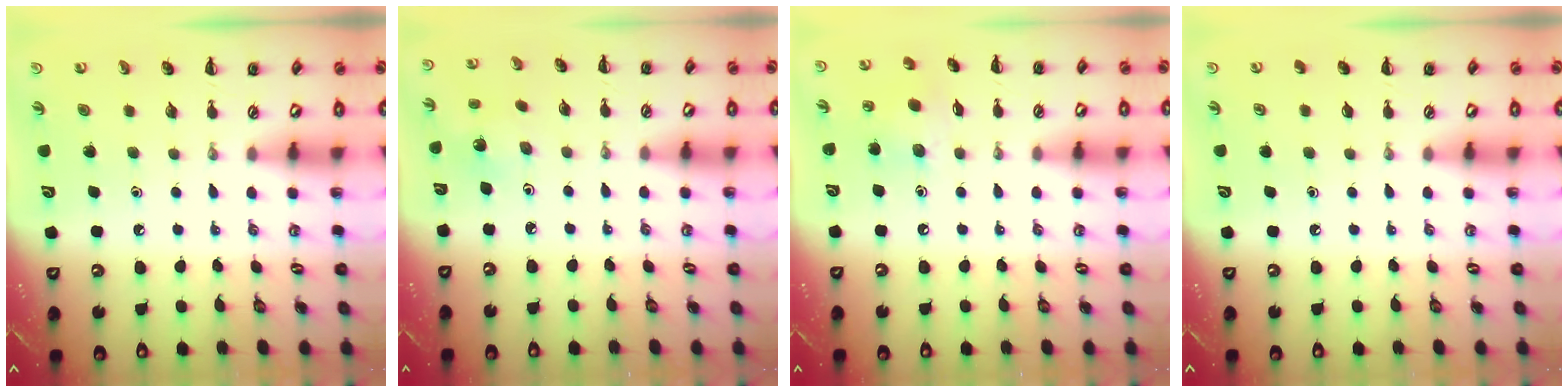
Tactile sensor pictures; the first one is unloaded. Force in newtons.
{"total": 1.9, "press": 1.8, "slide": 0.6}
{"total": 5.6, "press": 5.6, "slide": 0.7}
{"total": 0.0}